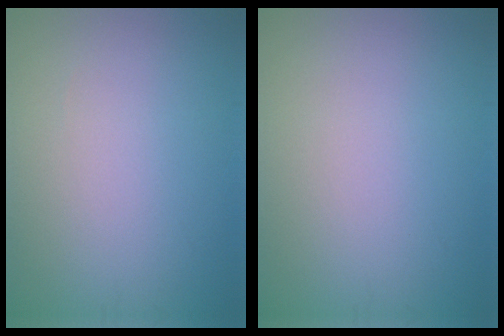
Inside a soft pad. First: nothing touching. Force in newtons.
{"total": 0.0}